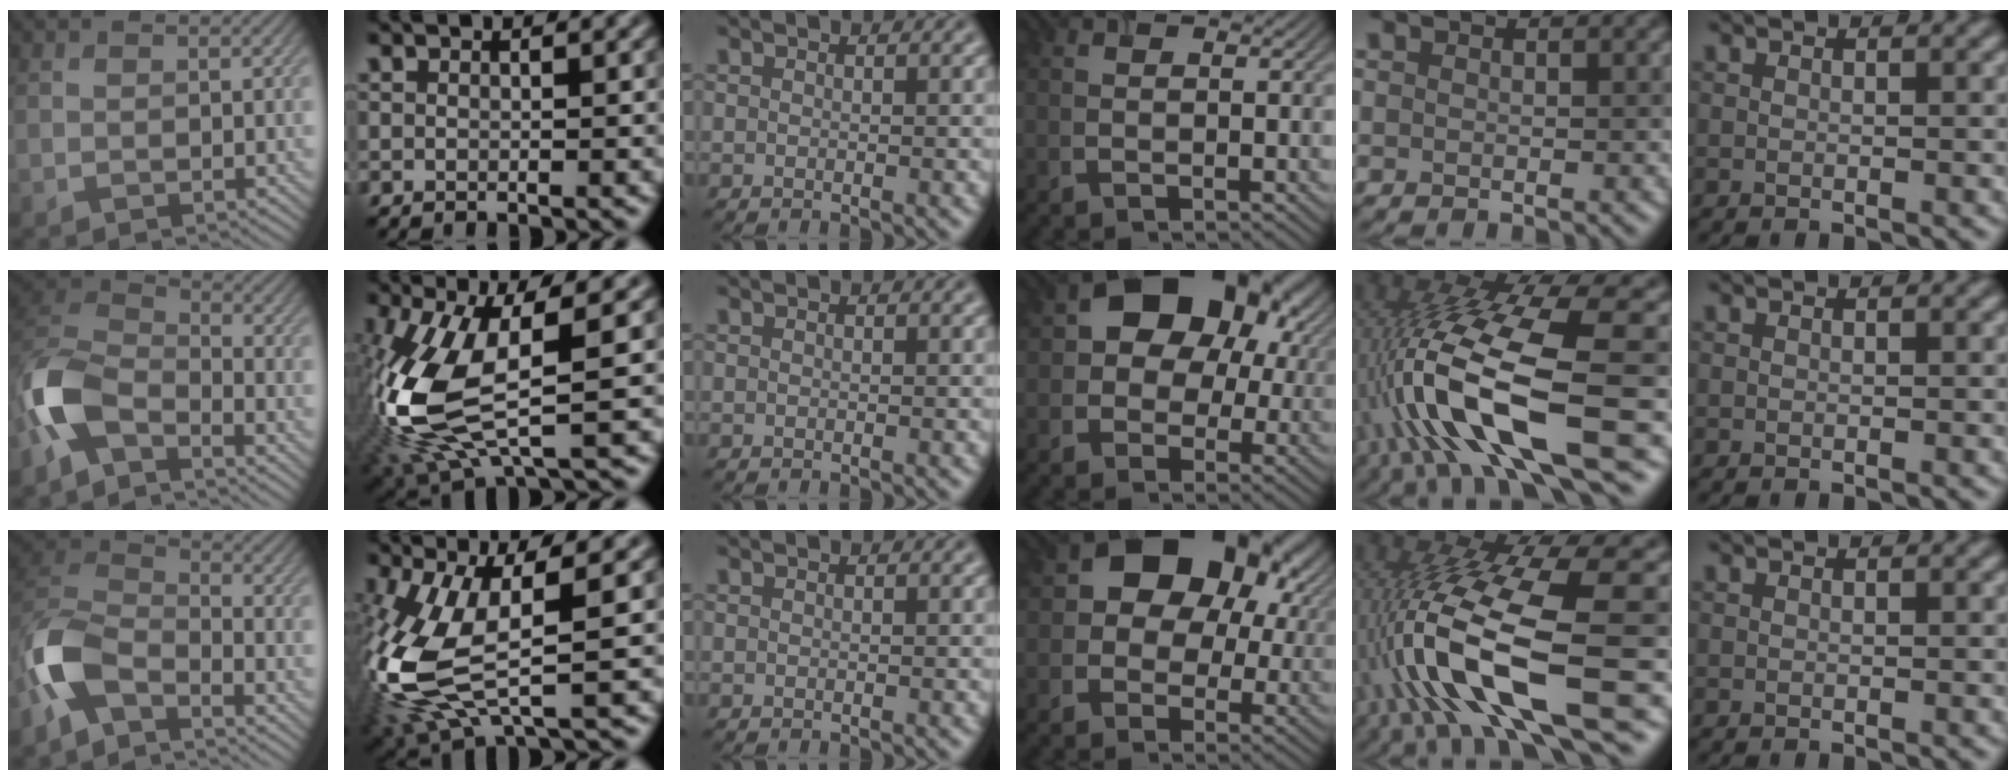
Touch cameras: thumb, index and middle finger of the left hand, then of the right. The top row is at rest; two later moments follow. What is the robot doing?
{"motion": "extract", "object": "airpods case & airpods"}